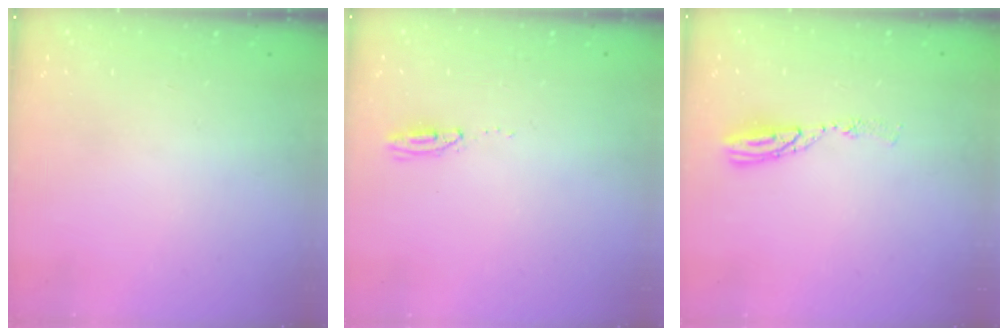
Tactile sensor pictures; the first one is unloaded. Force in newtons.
{"total": 3.6, "press": 3.4, "slide": 1.0}
{"total": 6.3, "press": 6.3, "slide": 0.5}